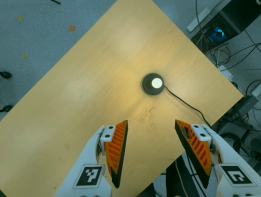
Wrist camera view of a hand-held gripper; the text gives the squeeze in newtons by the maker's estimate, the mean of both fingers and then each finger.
{"total": 0.0}